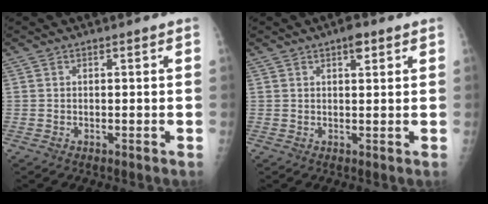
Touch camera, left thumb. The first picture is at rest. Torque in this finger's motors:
{"motor_torque": [0.42, 0.23, 0.59, -0.04, 0.00]}